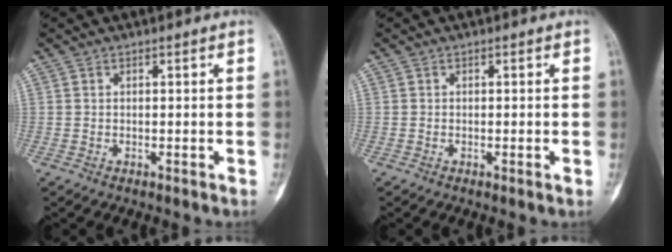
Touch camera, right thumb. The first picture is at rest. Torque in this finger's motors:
{"motor_torque": [-0.26, 0.30, -0.15, -0.02, -0.02]}